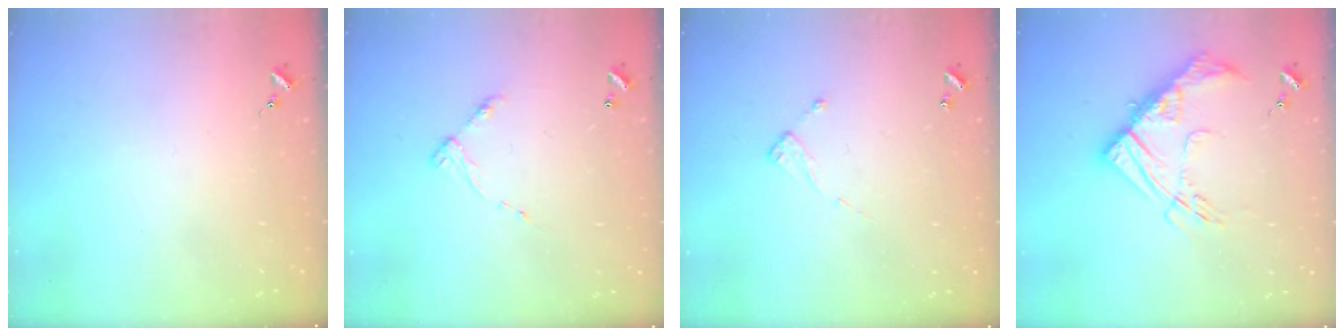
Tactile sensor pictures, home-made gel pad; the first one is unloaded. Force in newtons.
{"total": 5.9, "press": 5.9, "slide": 0.4}
{"total": 6.4, "press": 6.4, "slide": 0.4}
{"total": 17.2, "press": 17.1, "slide": 1.6}